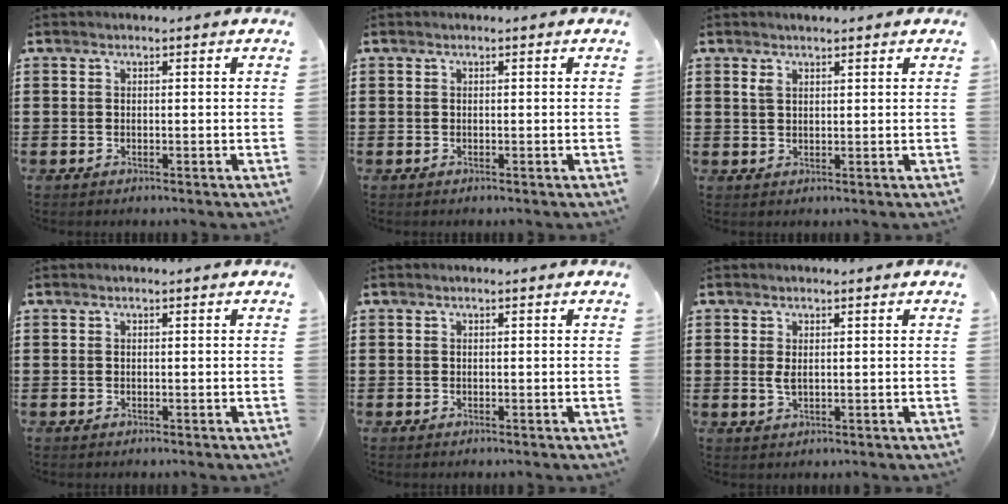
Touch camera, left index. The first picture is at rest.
{"total": 0.0}
{"total": 1.7, "force": [1.3, 0.7, 0.9], "torque": [-0.021, 0.002, 0.024]}
{"total": 0.0}
{"total": 0.0}
{"total": 1.8, "force": [0.4, 0.6, 1.7], "torque": [-0.041, 0.000, 0.004]}